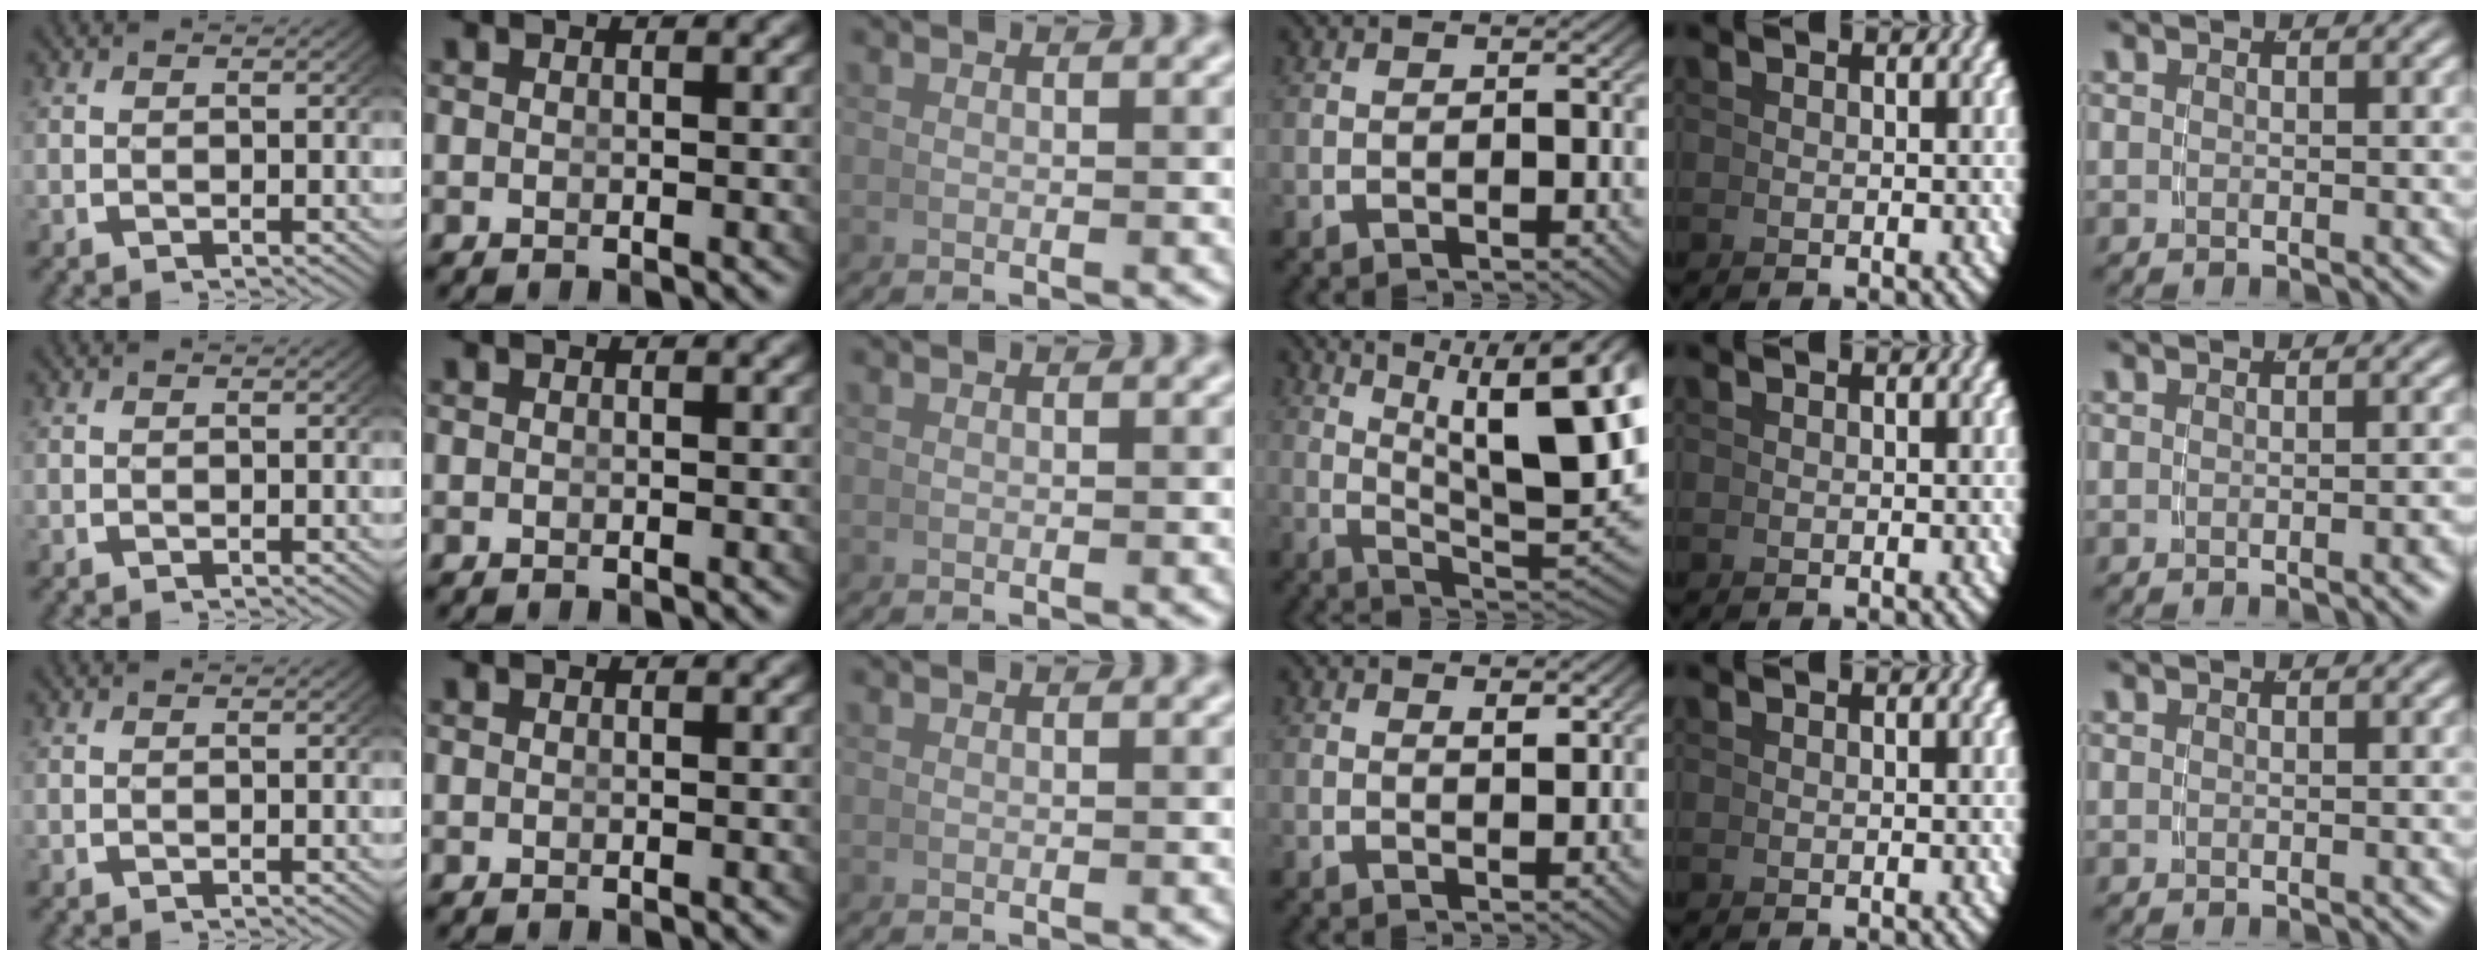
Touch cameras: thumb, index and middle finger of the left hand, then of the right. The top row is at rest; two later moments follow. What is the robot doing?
{"motion": "lift_and_place", "object": "cup"}